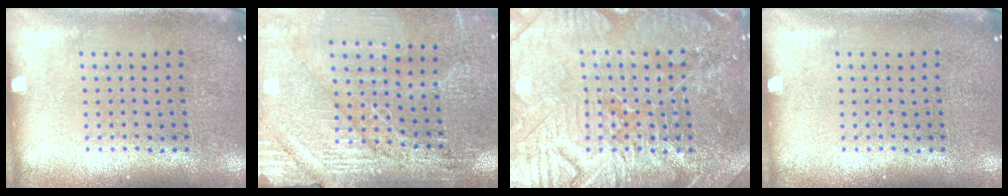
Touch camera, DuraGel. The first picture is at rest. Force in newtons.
{"total": 3.3, "press": 3.3, "slide": 0.0}
{"total": 4.7, "press": 4.7, "slide": 0.6}
{"total": 0.0}